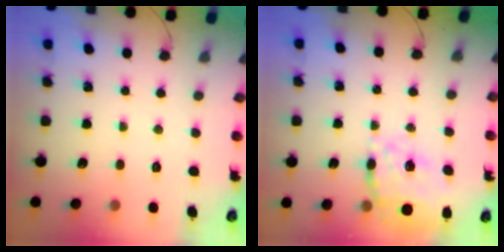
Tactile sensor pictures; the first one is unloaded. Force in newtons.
{"total": 12.8, "press": 12.0, "slide": 4.6}